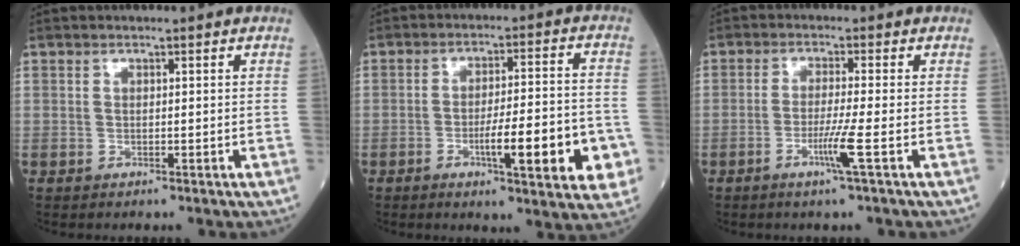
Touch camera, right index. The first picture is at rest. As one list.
[{"total": 12.7, "force": [-4.2, 1.5, 11.9], "torque": [-0.173, -0.002, -0.059]}, {"total": 3.4, "force": [-1.3, -0.7, 3.1], "torque": [-0.062, -0.008, -0.028]}]